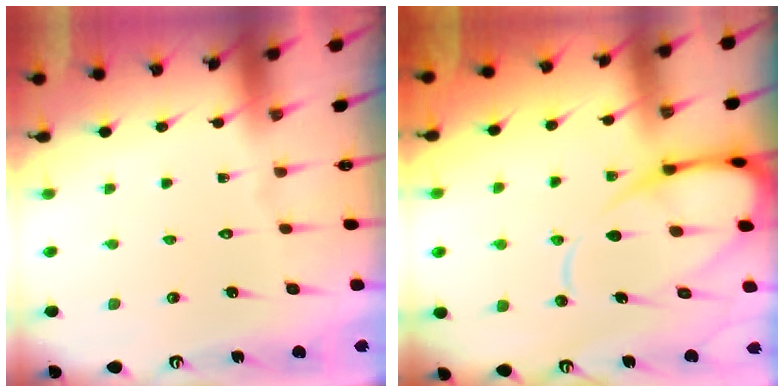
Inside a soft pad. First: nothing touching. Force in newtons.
{"total": 12.0, "press": 11.9, "slide": 1.4}